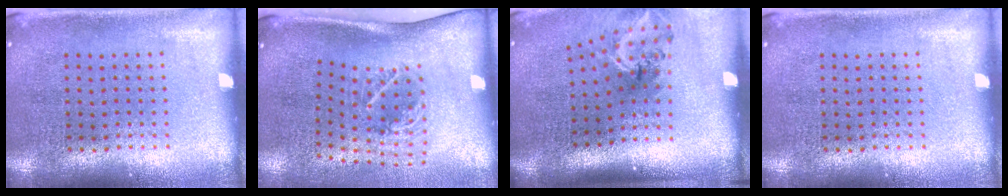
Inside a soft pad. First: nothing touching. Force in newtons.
{"total": 2.1, "press": 1.3, "slide": 1.6}
{"total": 1.9, "press": 1.3, "slide": 1.4}
{"total": 0.0}